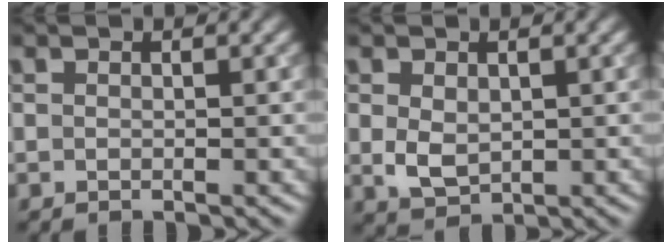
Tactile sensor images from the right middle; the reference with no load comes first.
{"total": 2.7, "force": [0.3, 1.9, 1.8], "torque": [-0.040, -0.003, 0.011]}